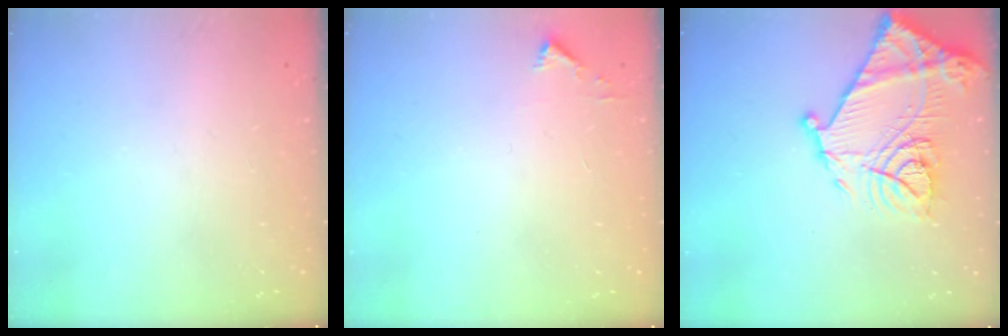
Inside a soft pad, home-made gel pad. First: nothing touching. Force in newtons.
{"total": 2.3, "press": 2.3, "slide": 0.2}
{"total": 20.6, "press": 20.5, "slide": 1.8}